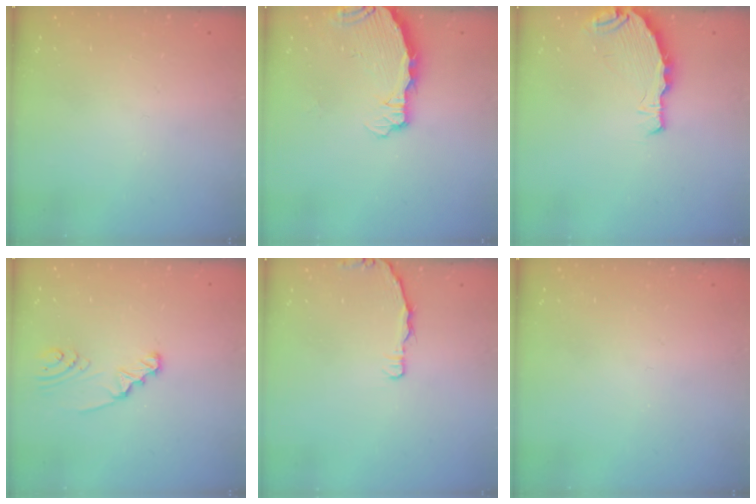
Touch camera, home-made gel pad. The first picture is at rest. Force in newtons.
{"total": 4.4, "press": 4.4, "slide": 0.1}
{"total": 5.7, "press": 5.6, "slide": 1.1}
{"total": 2.4, "press": 2.4, "slide": 0.3}
{"total": 3.7, "press": 3.7, "slide": 0.5}
{"total": 0.0}